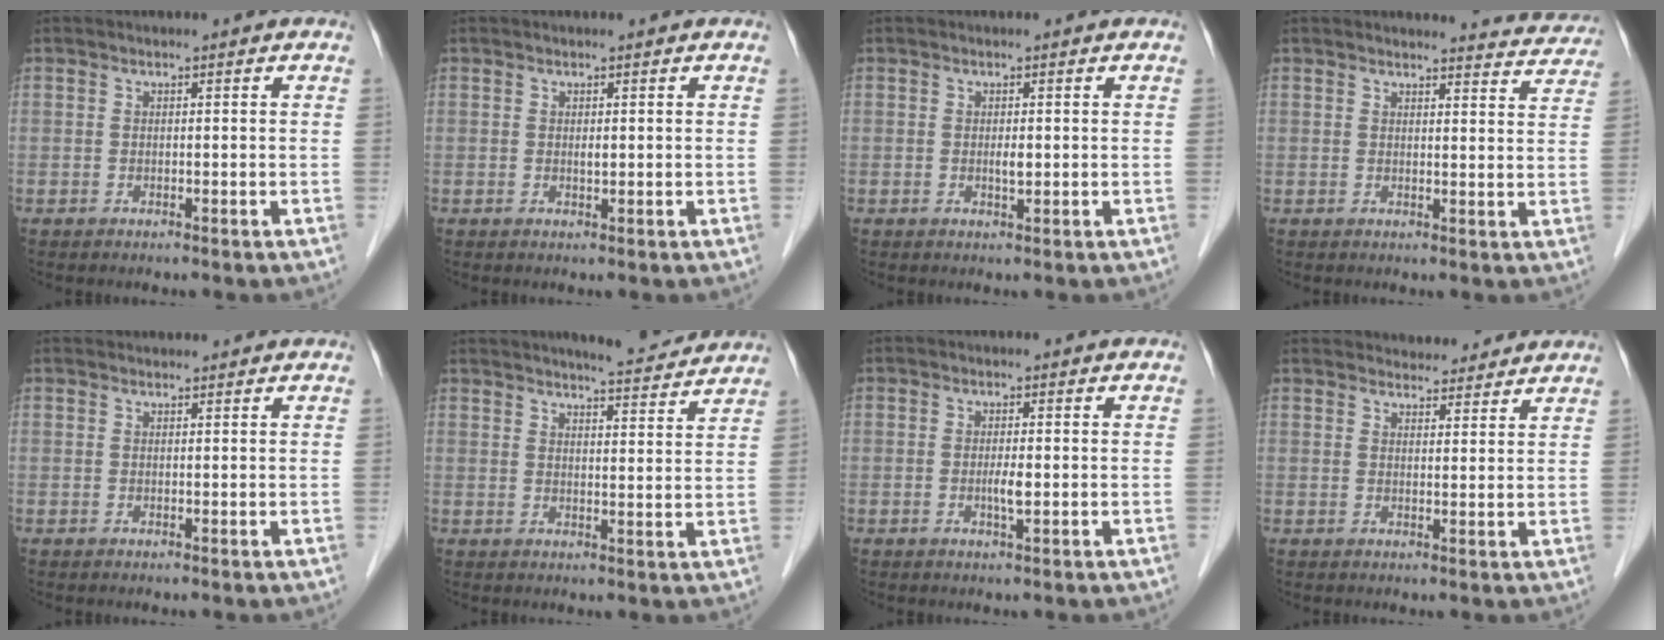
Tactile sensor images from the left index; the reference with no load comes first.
{"total": 0.6, "force": [0.2, 0.2, 0.6], "torque": [-0.011, -0.002, 0.003]}
{"total": 1.1, "force": [0.1, 0.3, 1.0], "torque": [-0.019, -0.002, 0.001]}
{"total": 7.0, "force": [6.9, 0.9, 0.0], "torque": [0.012, -0.023, 0.057]}
{"total": 2.9, "force": [2.9, 0.5, 0.3], "torque": [-0.006, 0.028, 0.038]}
{"total": 8.1, "force": [7.7, 0.5, 2.4], "torque": [-0.042, -0.003, 0.097]}
{"total": 1.9, "force": [-0.2, 0.2, 1.9], "torque": [-0.037, -0.003, -0.004]}
{"total": 8.1, "force": [7.8, 1.9, 1.2], "torque": [-0.006, 0.015, 0.093]}